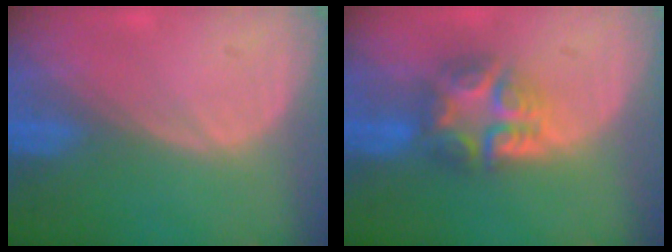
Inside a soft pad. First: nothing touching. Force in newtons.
{"total": 7.9, "press": 6.7, "slide": 4.2}